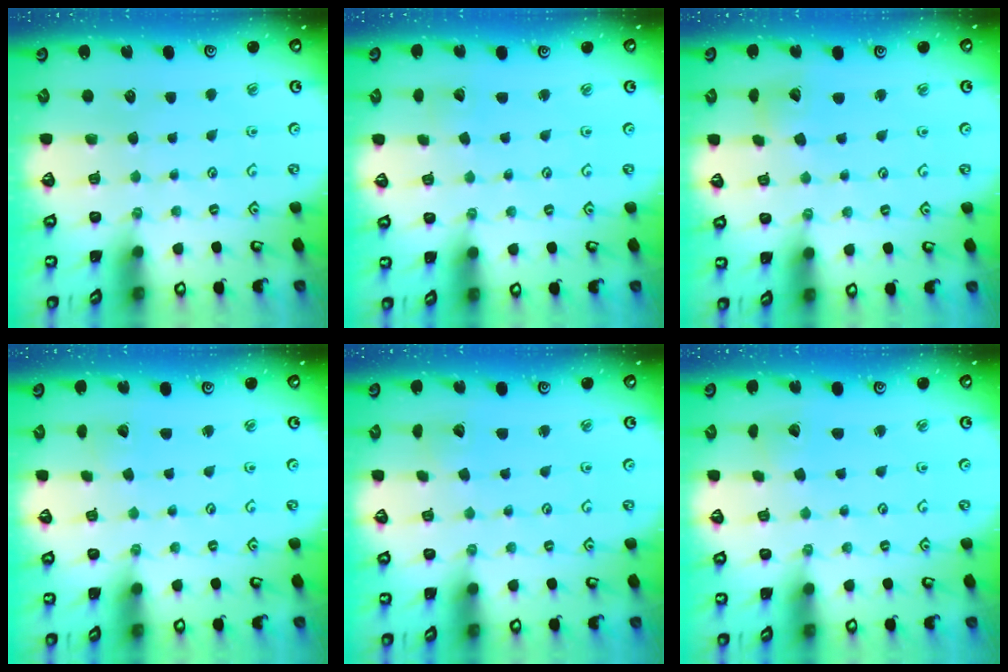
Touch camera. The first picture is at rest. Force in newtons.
{"total": 1.9, "press": 1.9, "slide": 0.3}
{"total": 4.0, "press": 4.0, "slide": 0.4}
{"total": 2.4, "press": 2.4, "slide": 0.2}
{"total": 3.2, "press": 3.2, "slide": 0.4}
{"total": 2.2, "press": 2.2, "slide": 0.1}